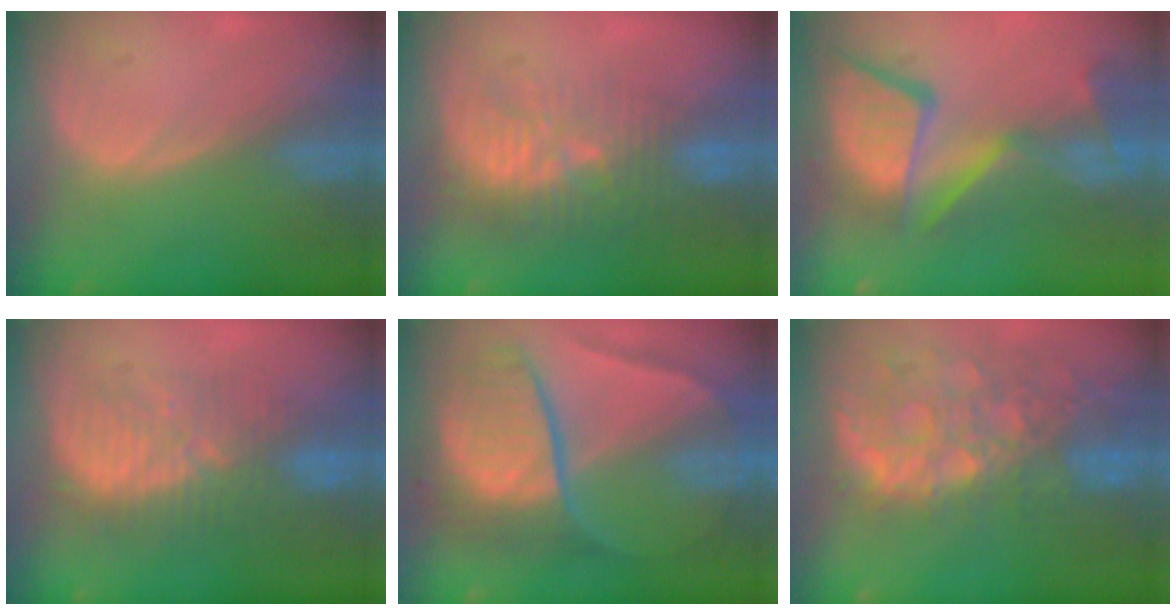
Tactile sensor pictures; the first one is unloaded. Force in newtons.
{"total": 9.7, "press": 8.9, "slide": 3.8}
{"total": 13.5, "press": 11.2, "slide": 7.6}
{"total": 8.6, "press": 8.6, "slide": 1.0}
{"total": 10.4, "press": 10.3, "slide": 1.1}
{"total": 12.2, "press": 10.1, "slide": 6.8}